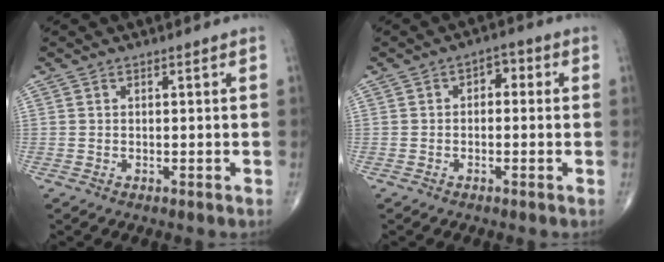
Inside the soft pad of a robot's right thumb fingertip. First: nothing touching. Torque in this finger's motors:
{"motor_torque": [-0.35, 0.03, 0.16, 0.19, 0.04]}